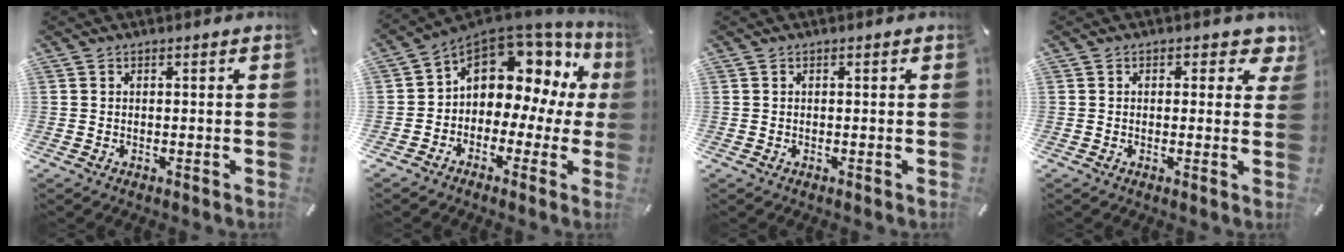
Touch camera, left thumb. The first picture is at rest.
{"total": 11.2, "force": [5.3, 7.8, 5.9], "torque": [-0.101, -0.044, 0.093]}
{"total": 0.0}
{"total": 3.4, "force": [1.4, 2.3, 2.2], "torque": [-0.016, -0.001, 0.017]}